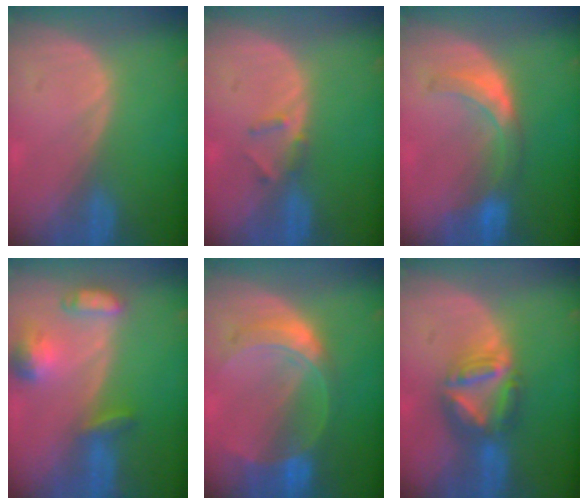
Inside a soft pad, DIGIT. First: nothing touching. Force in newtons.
{"total": 1.9, "press": 1.7, "slide": 0.9}
{"total": 5.9, "press": 5.8, "slide": 1.0}
{"total": 6.5, "press": 6.3, "slide": 1.8}
{"total": 7.6, "press": 6.6, "slide": 3.7}
{"total": 7.7, "press": 6.6, "slide": 4.0}